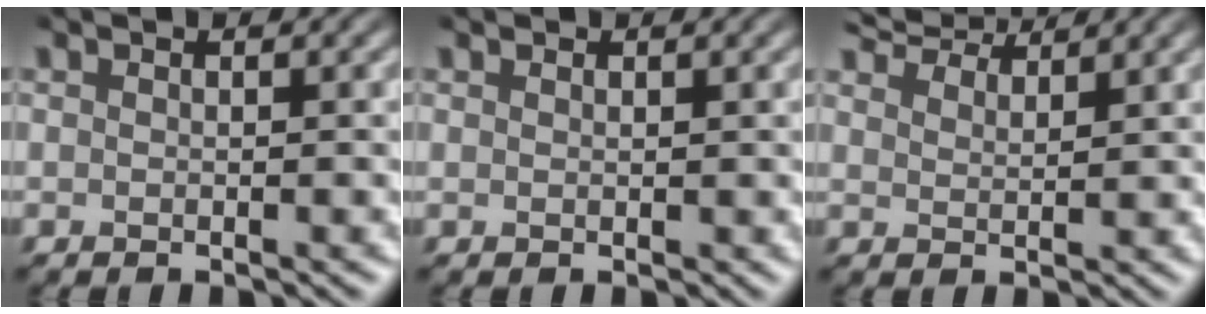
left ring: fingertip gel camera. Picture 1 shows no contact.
{"total": 0.6, "force": [0.4, 0.4, 0.1], "torque": [0.000, -0.001, 0.009]}
{"total": 5.8, "force": [5.5, 1.0, 1.6], "torque": [-0.042, 0.006, 0.098]}